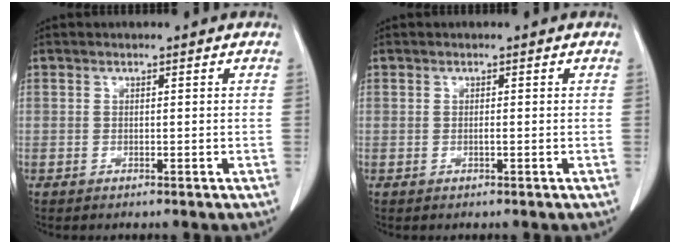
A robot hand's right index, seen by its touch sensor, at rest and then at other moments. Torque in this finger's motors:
{"motor_torque": [0.09, -0.02, 0.10, 0.01]}